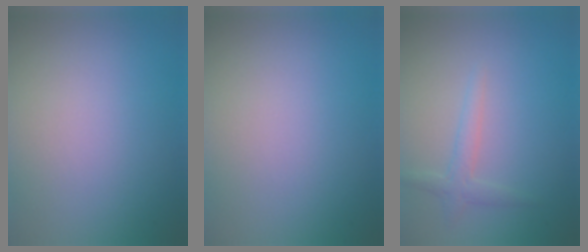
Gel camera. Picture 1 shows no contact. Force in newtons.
{"total": 0.0}
{"total": 1.6, "press": 1.6, "slide": 0.1}